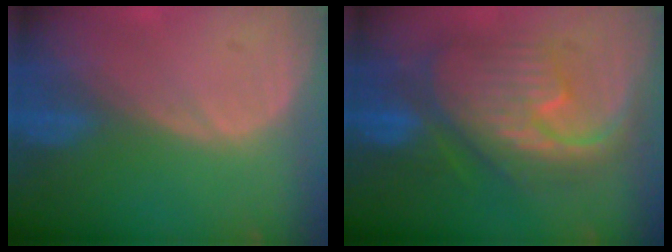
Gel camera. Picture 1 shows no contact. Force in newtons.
{"total": 11.1, "press": 11.1, "slide": 1.1}